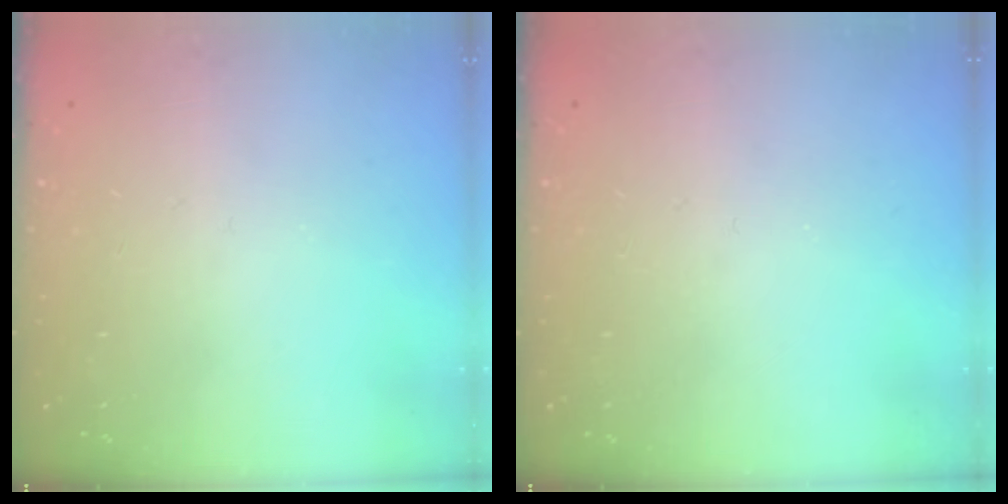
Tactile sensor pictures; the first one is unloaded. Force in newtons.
{"total": 0.0}